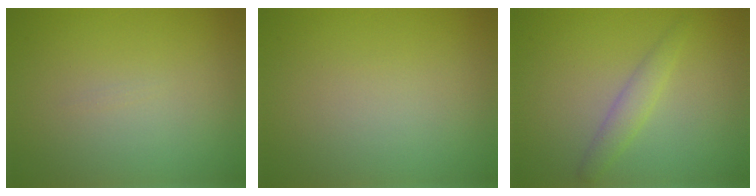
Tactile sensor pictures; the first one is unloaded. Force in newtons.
{"total": 0.0}
{"total": 1.9, "press": 1.9, "slide": 0.2}